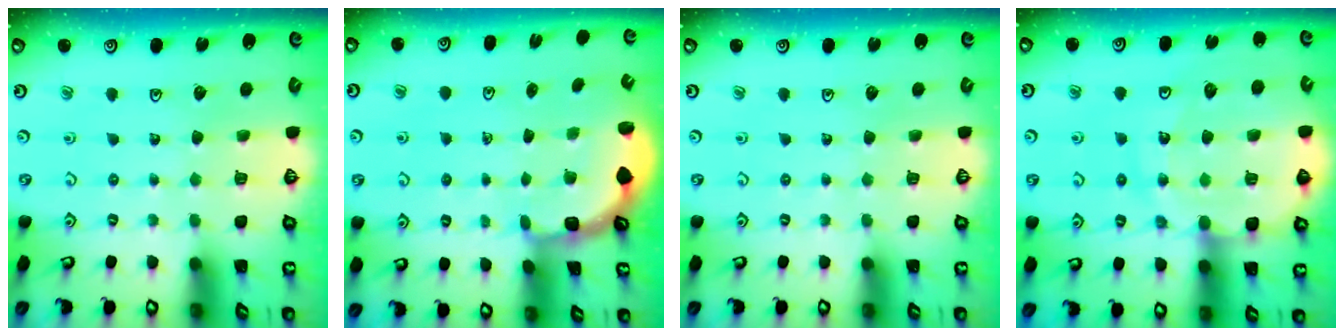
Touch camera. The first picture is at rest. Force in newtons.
{"total": 2.4, "press": 1.7, "slide": 1.6}
{"total": 0.0}
{"total": 15.4, "press": 14.9, "slide": 3.7}